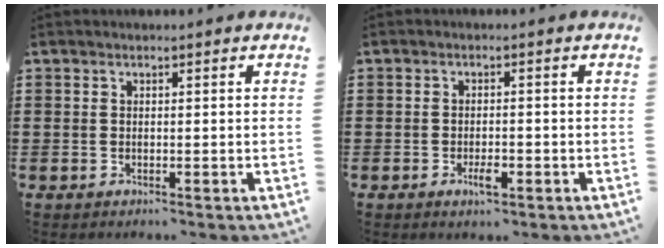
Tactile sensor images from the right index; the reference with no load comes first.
{"total": 2.6, "force": [-1.1, 0.8, 2.2], "torque": [-0.046, -0.003, -0.022]}